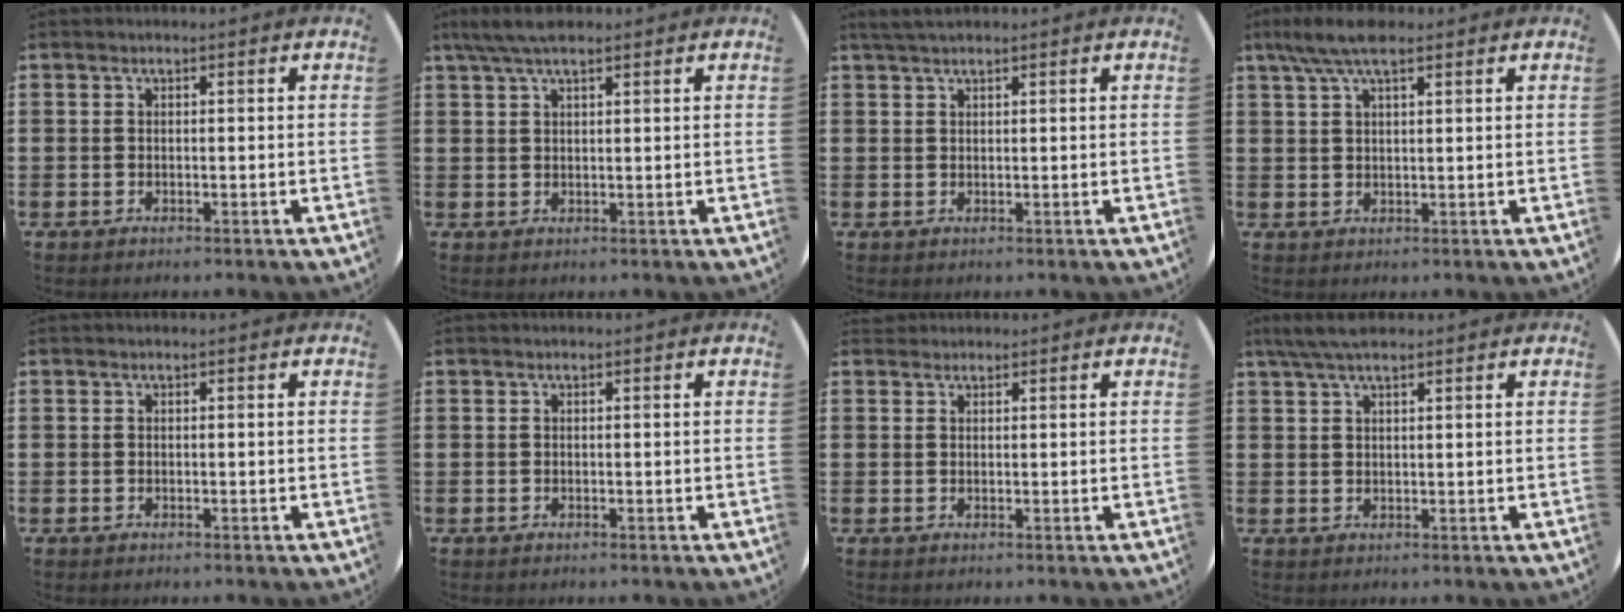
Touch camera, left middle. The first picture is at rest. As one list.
[{"total": 3.7, "force": [2.7, 0.9, 2.3], "torque": [-0.050, 0.006, 0.048]}, {"total": 1.8, "force": [1.6, 0.3, 0.9], "torque": [-0.019, 0.004, 0.028]}, {"total": 5.4, "force": [3.7, 1.6, 3.6], "torque": [-0.077, 0.006, 0.065]}, {"total": 0.0}, {"total": 0.0}, {"total": 0.9, "force": [0.8, 0.3, -0.2], "torque": [0.004, 0.004, 0.015]}, {"total": 3.3, "force": [2.5, 0.8, 2.0], "torque": [-0.042, 0.006, 0.045]}]